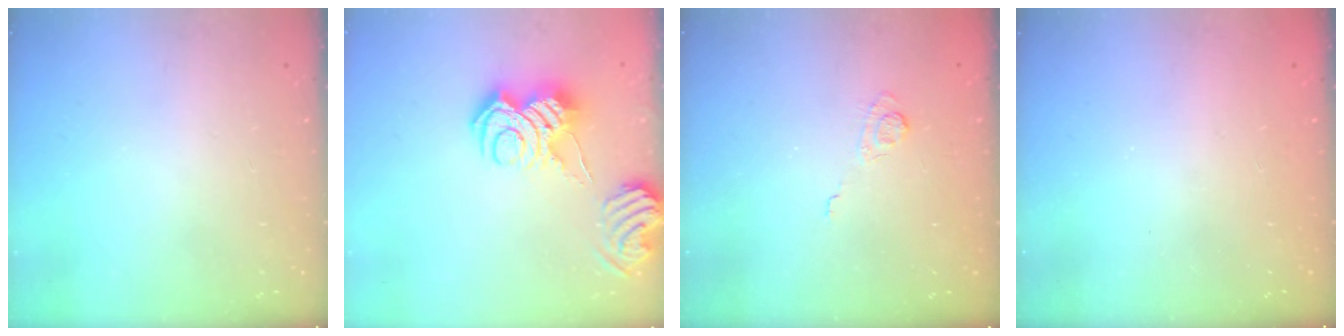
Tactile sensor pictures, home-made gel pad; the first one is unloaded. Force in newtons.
{"total": 9.9, "press": 9.9, "slide": 0.7}
{"total": 3.1, "press": 2.8, "slide": 1.5}
{"total": 2.3, "press": 2.2, "slide": 0.8}